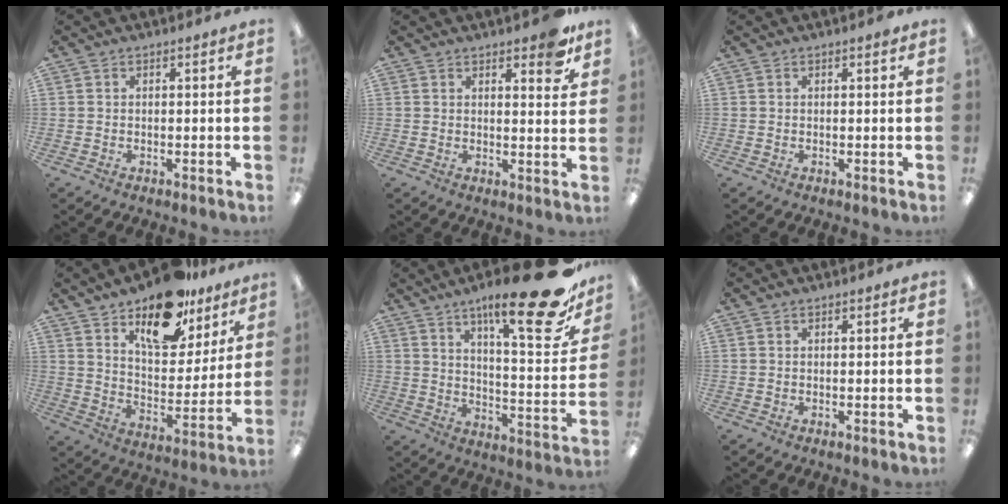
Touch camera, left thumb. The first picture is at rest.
{"total": 5.7, "force": [4.3, 2.1, 3.1], "torque": [-0.024, -0.027, 0.070]}
{"total": 0.5, "force": [0.4, 0.1, 0.3], "torque": [0.000, -0.001, 0.005]}
{"total": 16.4, "force": [12.6, 7.2, 7.8], "torque": [-0.123, -0.076, 0.221]}
{"total": 22.9, "force": [15.0, 5.6, 16.5], "torque": [-0.244, -0.099, 0.234]}
{"total": 0.0}